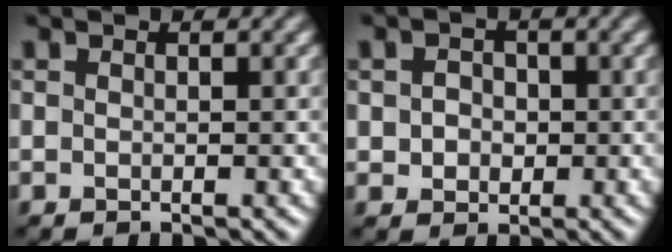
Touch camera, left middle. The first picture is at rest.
{"total": 2.4, "force": [-0.1, 2.1, 1.2], "torque": [-0.013, 0.005, -0.006]}